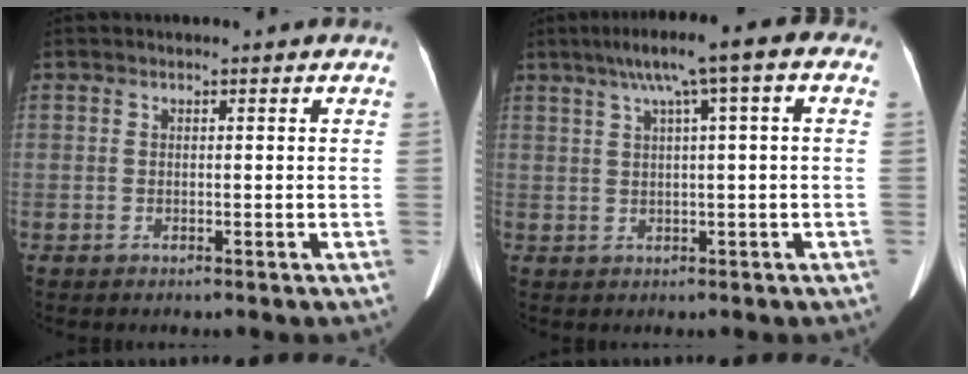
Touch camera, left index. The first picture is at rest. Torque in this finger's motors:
{"motor_torque": [-0.12, -0.28, -0.01, 0.04]}